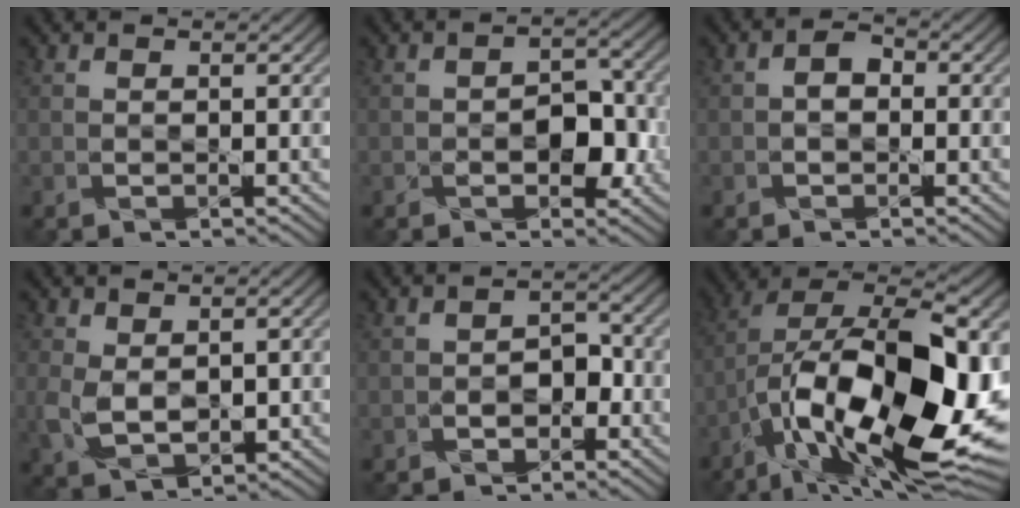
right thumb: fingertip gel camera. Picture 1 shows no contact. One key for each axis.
{"total": 4.3, "fx": -1.6, "fy": 2.7, "fz": 3.0, "tx": -0.038, "ty": -0.001, "tz": -0.024}
{"total": 1.8, "fx": -0.4, "fy": 1.3, "fz": 1.1, "tx": -0.023, "ty": 0.004, "tz": -0.012}
{"total": 4.8, "fx": 0.3, "fy": 3.2, "fz": 3.5, "tx": -0.095, "ty": -0.007, "tz": 0.012}
{"total": 2.9, "fx": -1.6, "fy": 2.0, "fz": 1.4, "tx": -0.001, "ty": 0.008, "tz": -0.027}
{"total": 19.7, "fx": -5.3, "fy": 8.9, "fz": 16.7, "tx": -0.289, "ty": -0.003, "tz": -0.087}